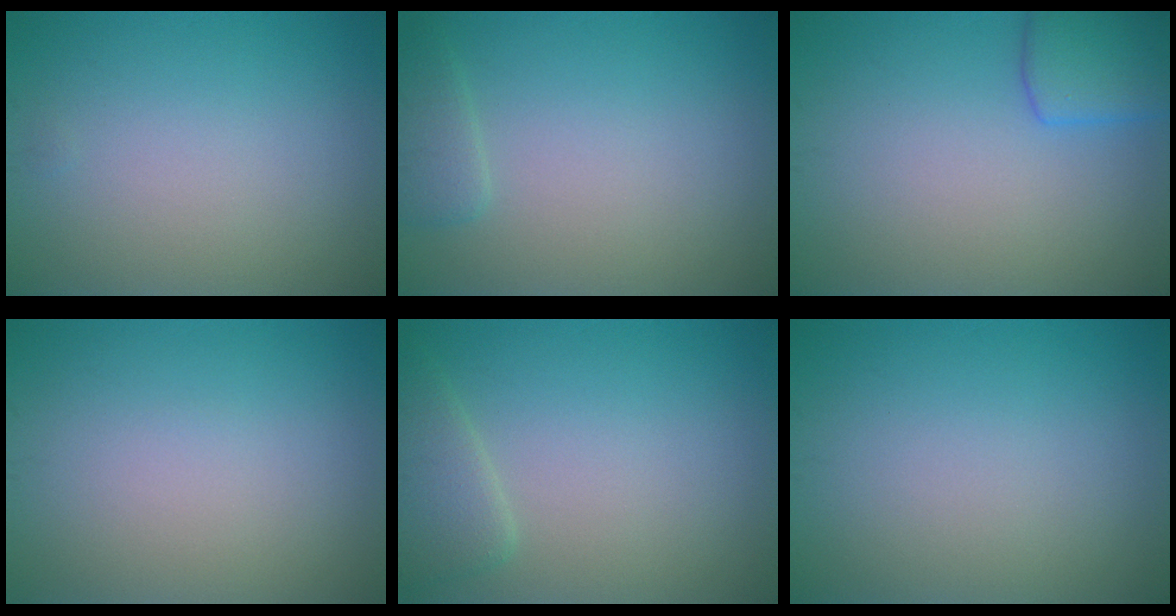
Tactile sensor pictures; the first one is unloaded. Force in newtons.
{"total": 1.6, "press": 1.6, "slide": 0.2}
{"total": 3.6, "press": 3.6, "slide": 0.1}
{"total": 0.0}
{"total": 2.6, "press": 2.6, "slide": 0.3}
{"total": 0.0}